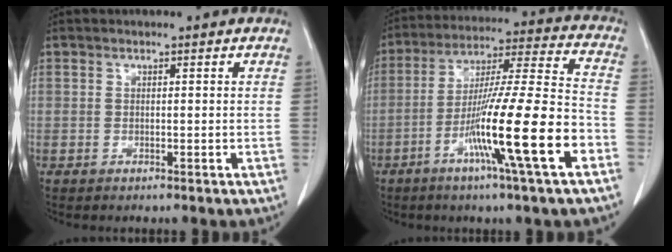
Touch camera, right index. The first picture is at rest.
{"total": 18.1, "force": [-7.3, -0.6, 16.6], "torque": [-0.294, -0.015, -0.128]}